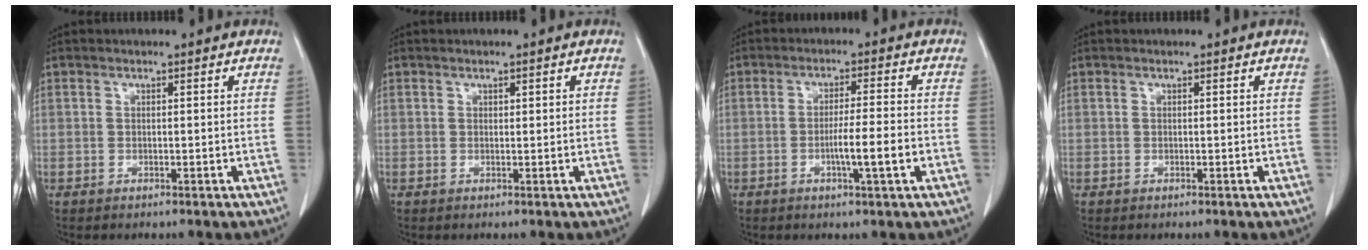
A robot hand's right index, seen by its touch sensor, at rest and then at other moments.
{"total": 0.7, "force": [0.3, 0.3, 0.5], "torque": [-0.006, 0.000, 0.005]}
{"total": 5.9, "force": [-1.8, -0.3, 5.6], "torque": [-0.091, -0.007, -0.031]}
{"total": 0.0}